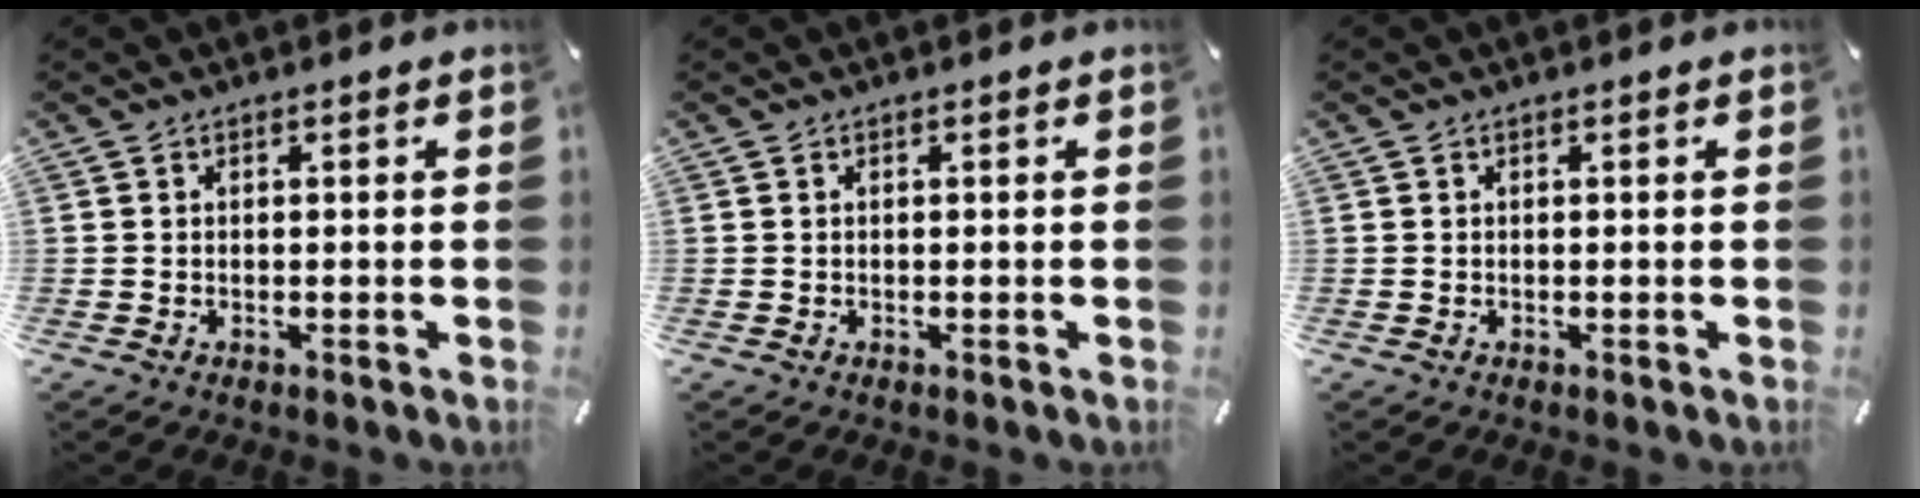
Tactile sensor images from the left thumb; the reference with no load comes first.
{"total": 0.0}
{"total": 0.0}